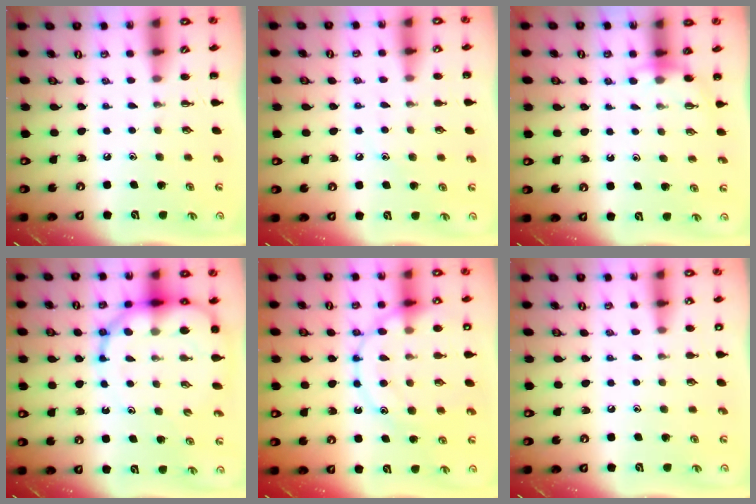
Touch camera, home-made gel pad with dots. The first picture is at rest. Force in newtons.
{"total": 6.7, "press": 6.5, "slide": 1.7}
{"total": 4.2, "press": 4.0, "slide": 1.3}
{"total": 13.6, "press": 13.2, "slide": 3.2}
{"total": 17.9, "press": 17.9, "slide": 1.7}
{"total": 6.6, "press": 6.3, "slide": 2.0}